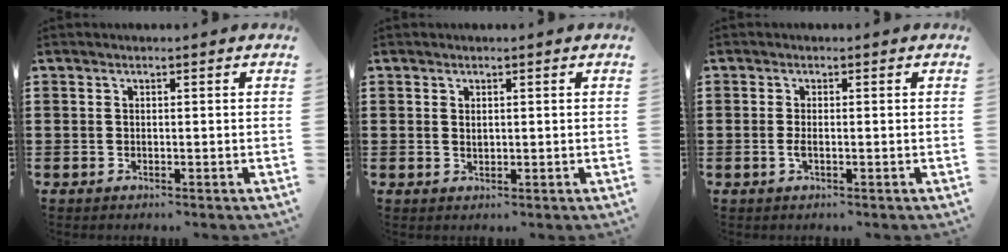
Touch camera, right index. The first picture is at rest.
{"total": 0.8, "force": [0.5, 0.4, 0.3], "torque": [-0.008, 0.003, 0.010]}
{"total": 1.3, "force": [-0.3, 0.3, 1.2], "torque": [-0.037, -0.007, -0.010]}